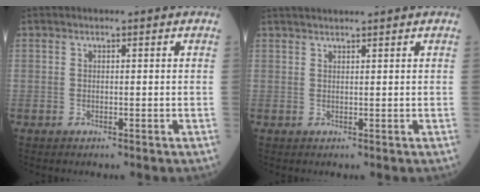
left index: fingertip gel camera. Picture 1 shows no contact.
{"total": 3.6, "force": [3.3, -0.5, 1.3], "torque": [-0.015, 0.027, 0.056]}